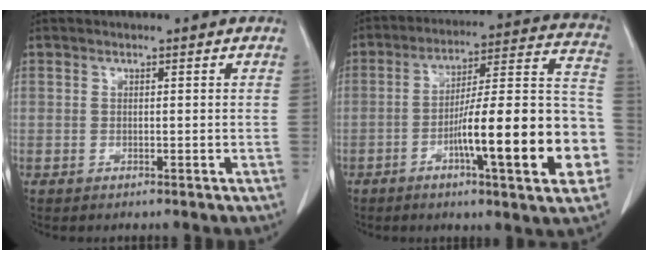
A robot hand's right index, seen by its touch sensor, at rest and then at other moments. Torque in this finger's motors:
{"motor_torque": [1.31, -0.83, 0.53, 0.21]}